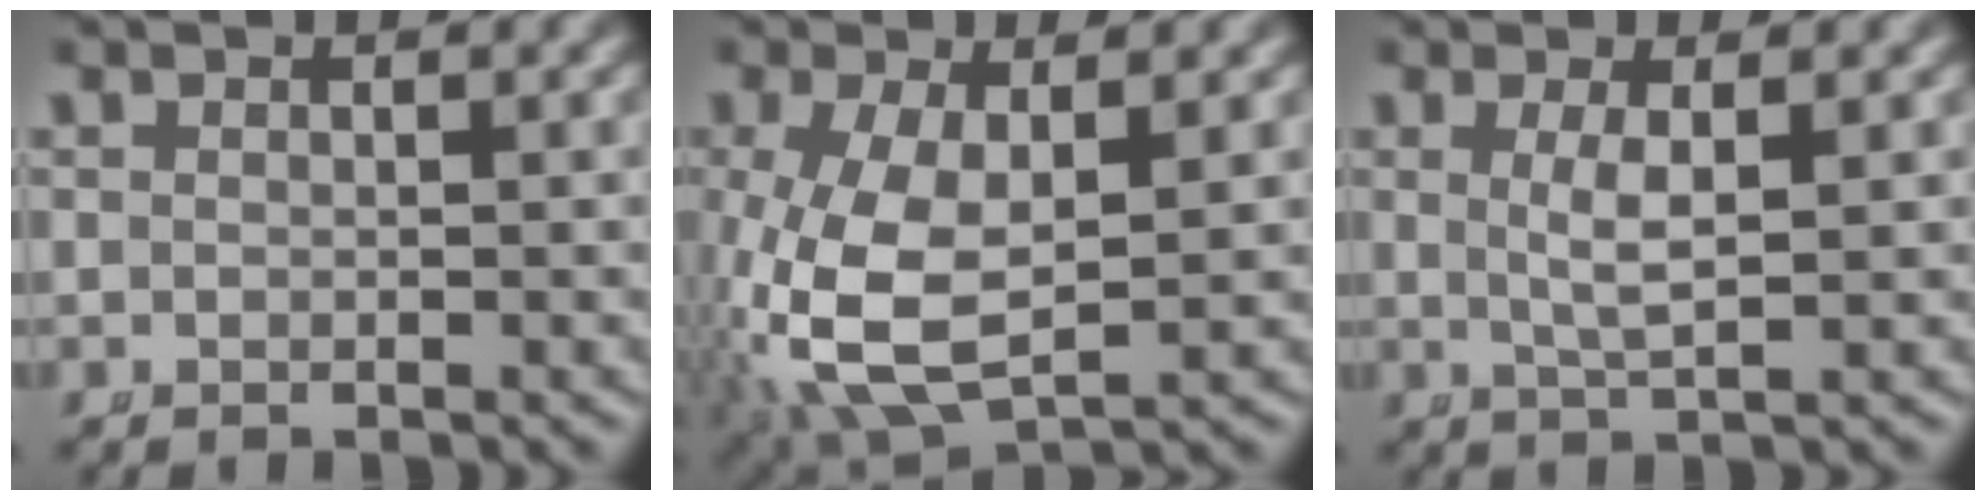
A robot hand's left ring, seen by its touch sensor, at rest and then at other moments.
{"total": 8.9, "force": [-1.2, 5.6, 6.8], "torque": [-0.183, -0.057, 0.018]}
{"total": 2.3, "force": [0.3, -0.2, 2.3], "torque": [-0.054, -0.015, 0.017]}